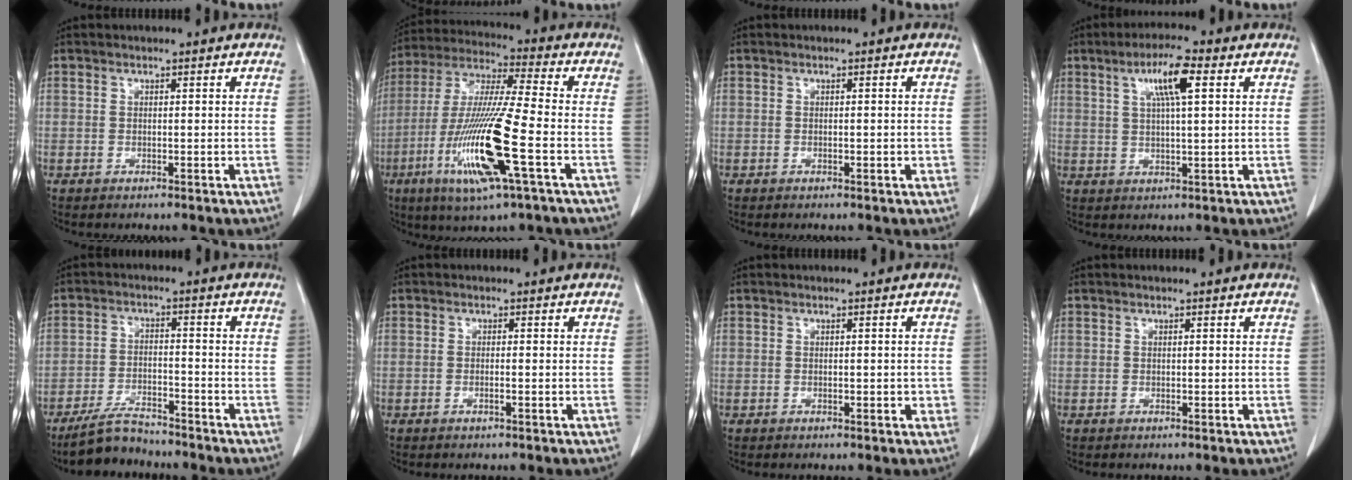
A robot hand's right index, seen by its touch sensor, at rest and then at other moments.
{"total": 17.1, "force": [-5.7, 0.4, 16.1], "torque": [-0.335, -0.021, -0.108]}
{"total": 1.1, "force": [-0.3, 0.5, 1.0], "torque": [-0.013, 0.001, -0.003]}
{"total": 7.0, "force": [2.8, 0.7, 6.4], "torque": [-0.118, 0.009, 0.048]}
{"total": 6.4, "force": [-5.8, 1.6, 2.1], "torque": [-0.044, -0.013, -0.105]}
{"total": 0.9, "force": [-0.4, 0.0, 0.7], "torque": [-0.015, 0.001, -0.007]}
{"total": 1.6, "force": [-0.4, 0.8, 1.4], "torque": [-0.015, 0.002, -0.004]}
{"total": 0.0}